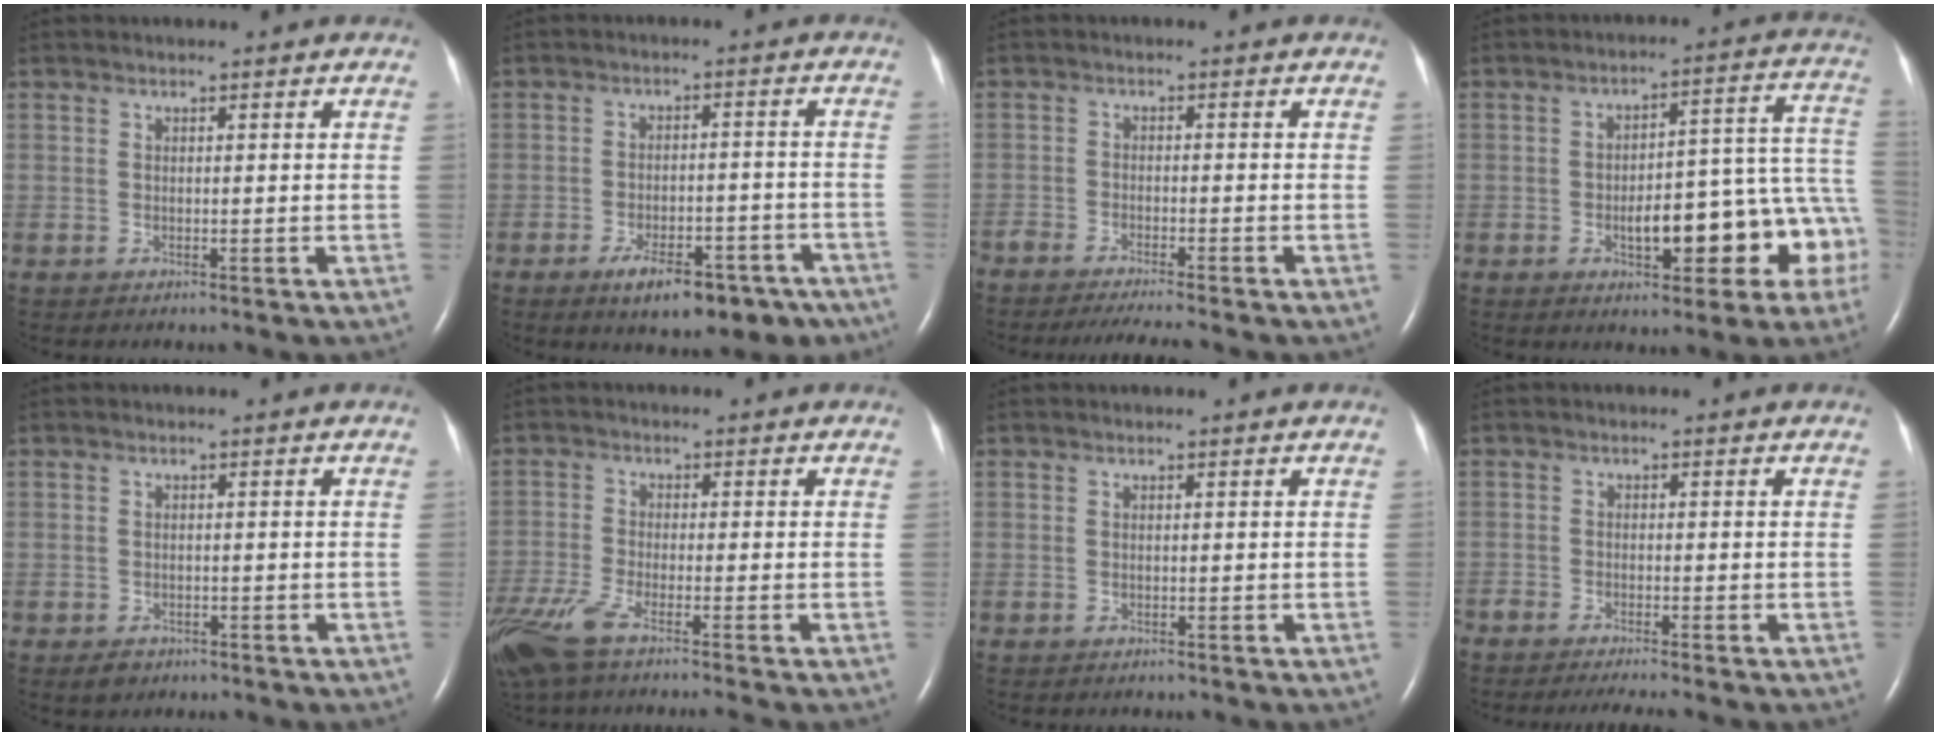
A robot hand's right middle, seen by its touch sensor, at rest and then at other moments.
{"total": 11.3, "force": [-7.8, 4.7, 6.6], "torque": [-0.081, 0.009, -0.110]}
{"total": 7.6, "force": [-6.8, -0.1, 3.4], "torque": [-0.044, -0.019, -0.110]}
{"total": 14.4, "force": [-4.8, 5.1, 12.6], "torque": [-0.119, 0.051, -0.053]}
{"total": 1.8, "force": [-1.2, 1.2, 0.6], "torque": [-0.014, 0.000, -0.013]}
{"total": 9.3, "force": [-7.0, 0.5, 6.2], "torque": [-0.124, -0.024, -0.128]}
{"total": 0.0}
{"total": 5.2, "force": [-4.7, -0.1, 2.4], "torque": [-0.030, -0.014, -0.075]}